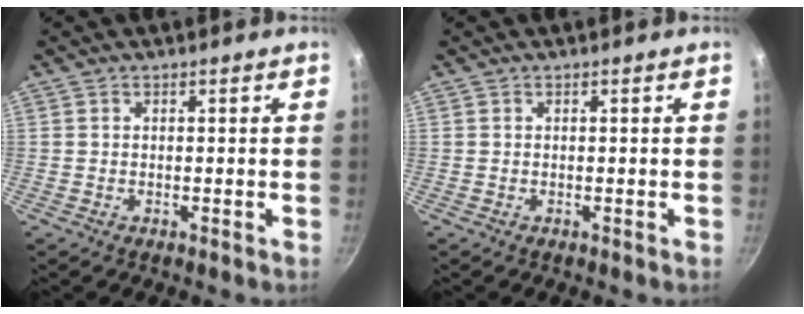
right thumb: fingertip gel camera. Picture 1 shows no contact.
{"total": 0.0}